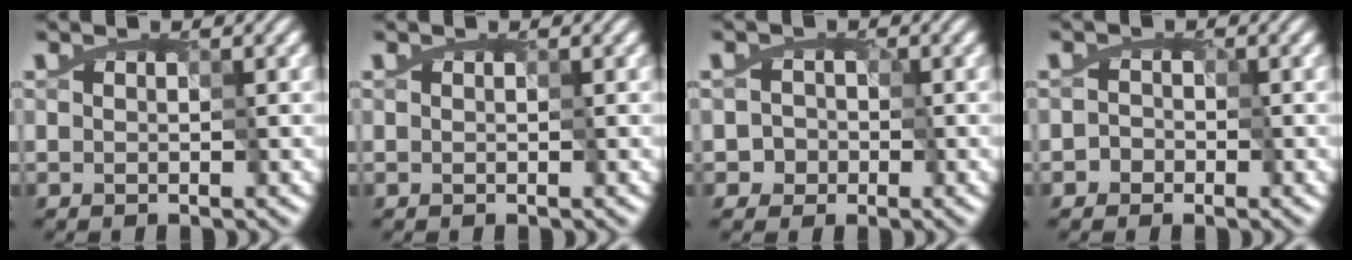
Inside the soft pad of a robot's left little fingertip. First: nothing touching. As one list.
[{"total": 0.0}, {"total": 2.6, "force": [-0.8, 2.4, 0.3], "torque": [0.003, 0.006, -0.016]}, {"total": 2.0, "force": [-1.0, 1.7, 0.0], "torque": [0.014, 0.003, -0.023]}]